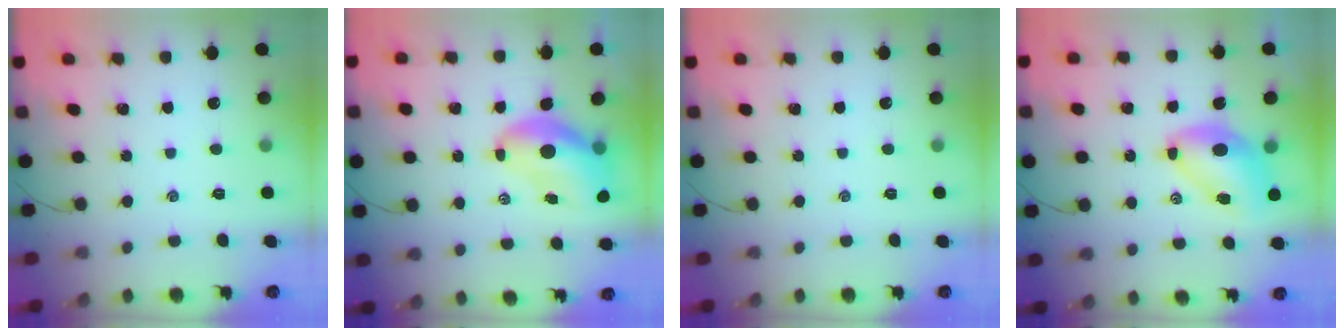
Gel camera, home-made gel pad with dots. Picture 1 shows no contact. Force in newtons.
{"total": 10.5, "press": 10.2, "slide": 2.5}
{"total": 0.0}
{"total": 8.1, "press": 7.9, "slide": 2.0}